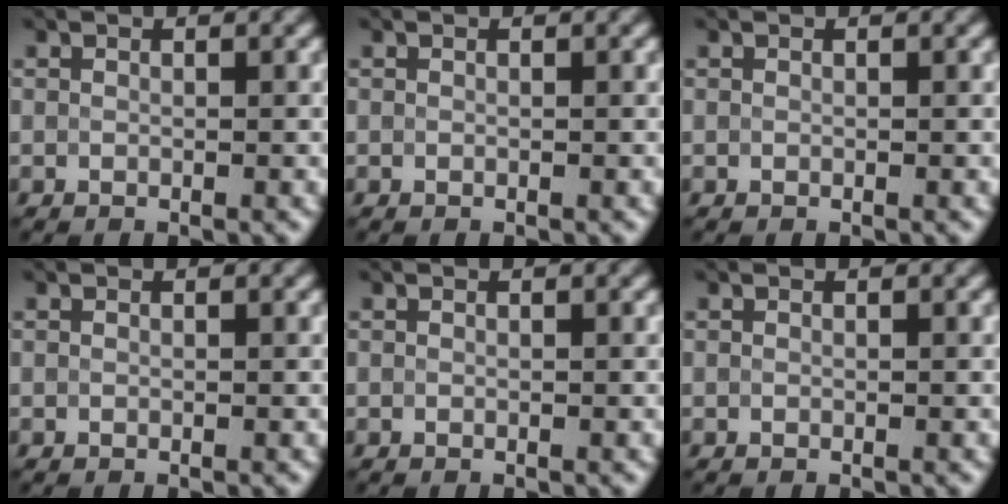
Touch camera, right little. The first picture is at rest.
{"total": 0.0}
{"total": 0.0}
{"total": 0.0}
{"total": 0.0}
{"total": 0.0}